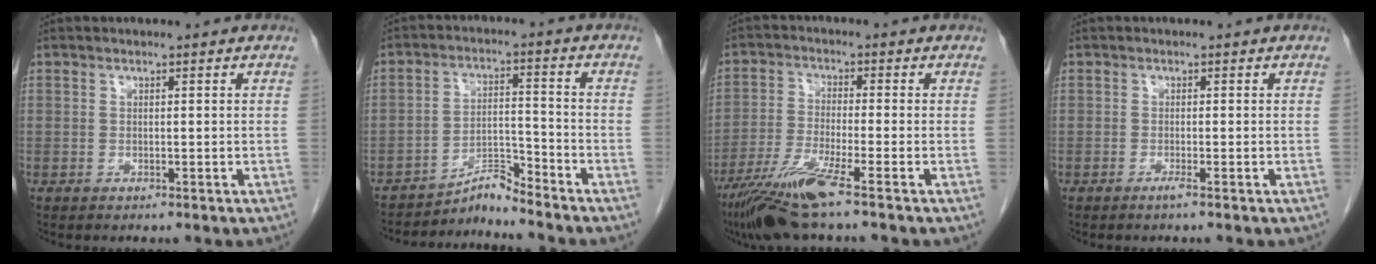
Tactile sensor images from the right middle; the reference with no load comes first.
{"total": 4.6, "force": [-4.6, -0.7, 0.1], "torque": [0.001, 0.002, -0.077]}
{"total": 9.1, "force": [-5.9, -0.5, 6.9], "torque": [-0.137, -0.030, -0.112]}
{"total": 0.9, "force": [-0.6, -0.2, 0.6], "torque": [-0.010, 0.000, -0.011]}